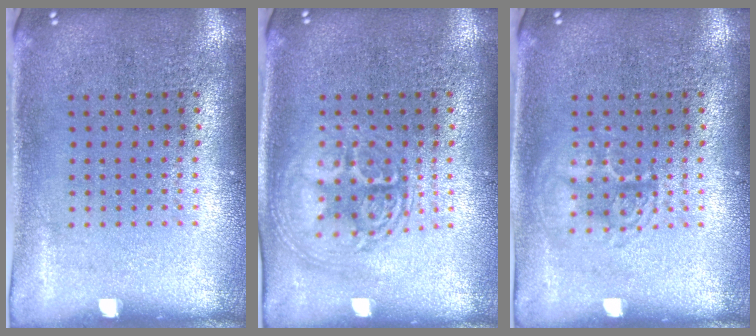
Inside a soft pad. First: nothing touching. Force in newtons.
{"total": 2.6, "press": 2.6, "slide": 0.2}
{"total": 1.9, "press": 1.9, "slide": 0.3}